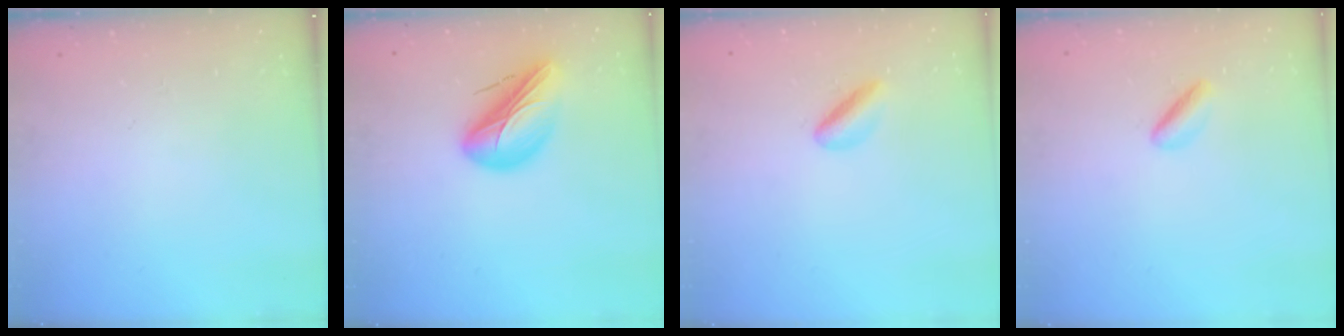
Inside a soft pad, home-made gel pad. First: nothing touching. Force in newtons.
{"total": 13.4, "press": 13.2, "slide": 2.2}
{"total": 3.2, "press": 3.1, "slide": 0.7}
{"total": 2.4, "press": 2.4, "slide": 0.4}